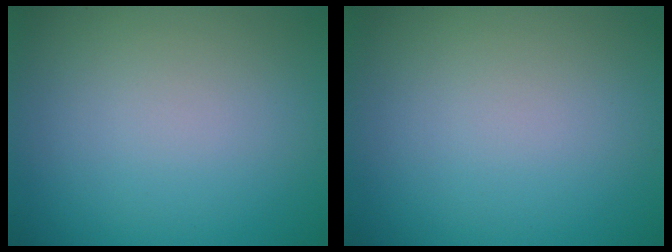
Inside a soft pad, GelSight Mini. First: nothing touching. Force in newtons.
{"total": 0.0}